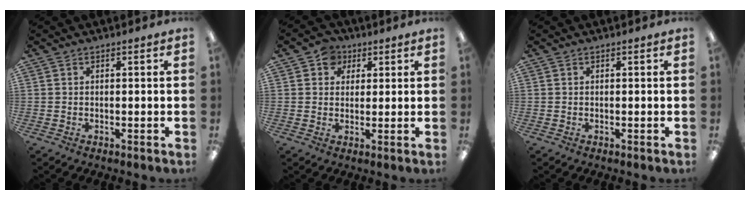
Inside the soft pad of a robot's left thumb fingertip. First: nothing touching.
{"total": 5.0, "force": [2.5, 4.2, 1.2], "torque": [-0.021, 0.004, 0.044]}
{"total": 0.0}